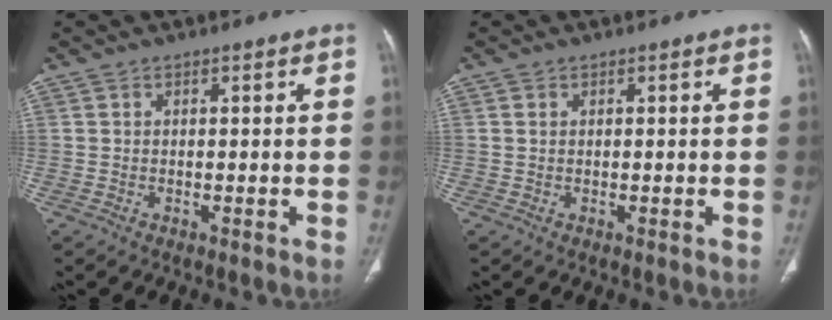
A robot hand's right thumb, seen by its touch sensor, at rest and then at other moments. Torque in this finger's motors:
{"motor_torque": [-0.63, -0.11, -0.21, -0.23, -0.02]}